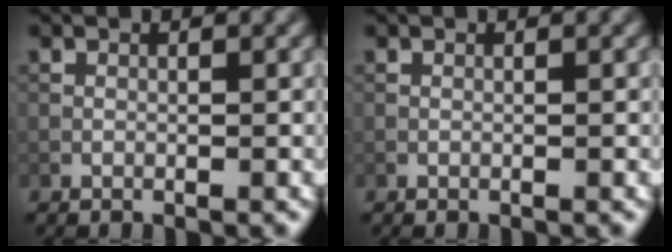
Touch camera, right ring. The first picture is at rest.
{"total": 0.0}